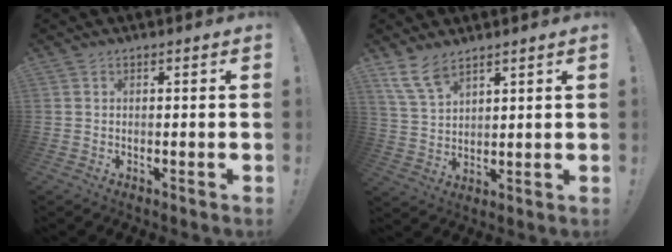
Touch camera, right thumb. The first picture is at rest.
{"total": 8.3, "force": [6.4, 3.2, 4.1], "torque": [-0.081, -0.031, 0.124]}